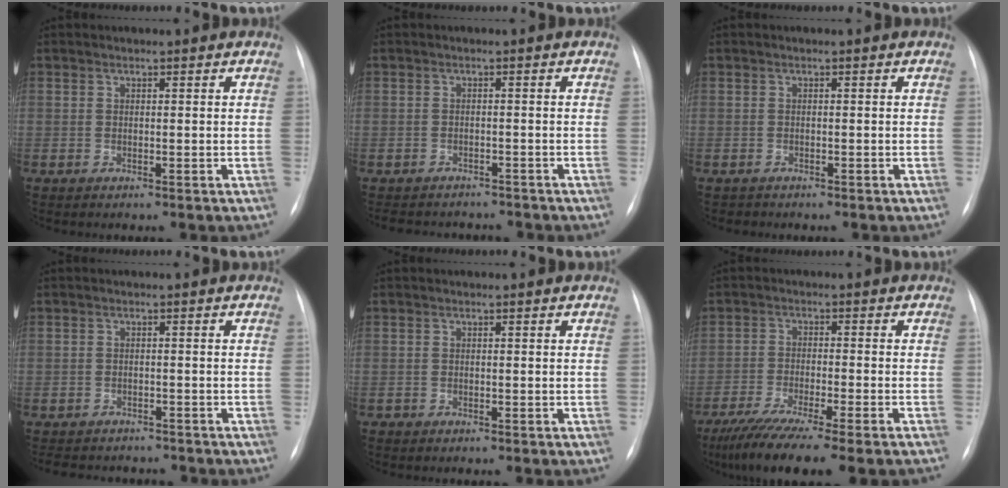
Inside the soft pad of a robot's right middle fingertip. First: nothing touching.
{"total": 7.8, "force": [-7.1, 2.9, 1.5], "torque": [-0.023, 0.004, -0.088]}
{"total": 0.8, "force": [-0.6, 0.4, -0.2], "torque": [-0.002, 0.001, -0.013]}
{"total": 8.5, "force": [-7.6, 3.1, 2.1], "torque": [-0.036, 0.001, -0.095]}
{"total": 0.0}
{"total": 13.4, "force": [-10.6, -0.1, 8.2], "torque": [-0.134, -0.043, -0.168]}